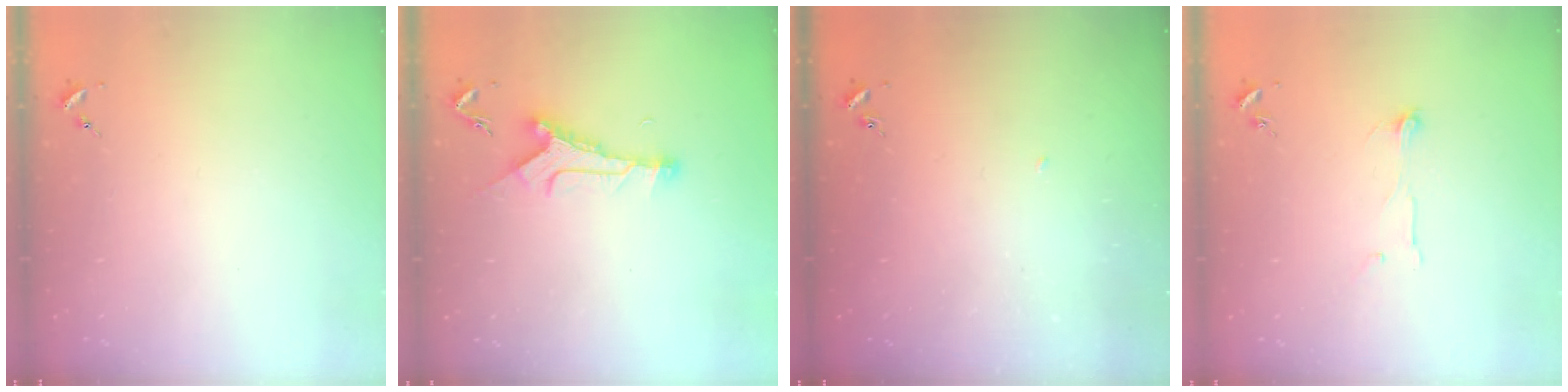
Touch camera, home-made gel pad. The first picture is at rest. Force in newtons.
{"total": 10.1, "press": 10.1, "slide": 0.8}
{"total": 1.4, "press": 1.3, "slide": 0.1}
{"total": 4.8, "press": 4.8, "slide": 0.4}